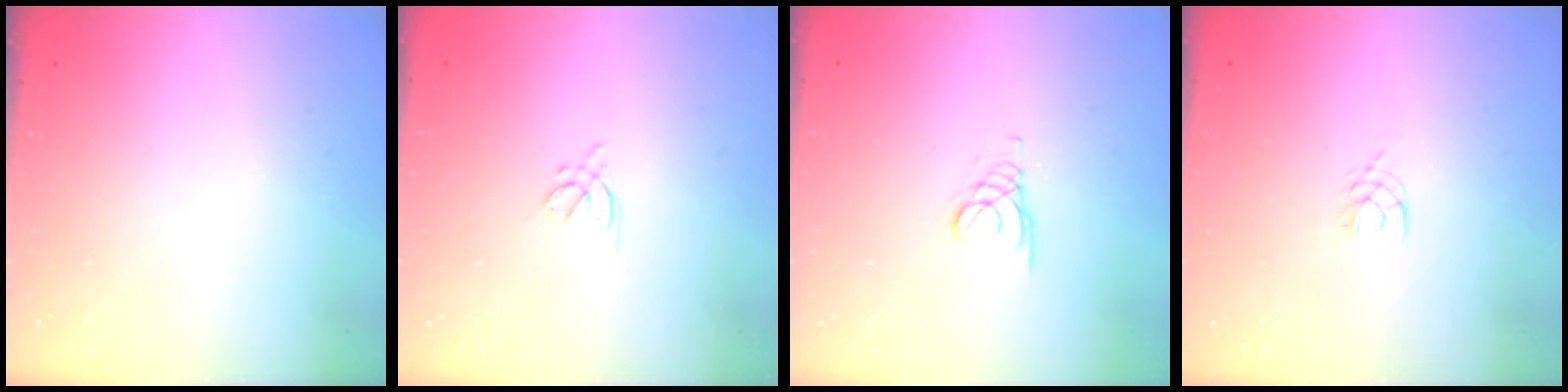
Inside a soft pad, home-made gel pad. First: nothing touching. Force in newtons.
{"total": 2.5, "press": 2.4, "slide": 0.6}
{"total": 1.6, "press": 1.5, "slide": 0.2}
{"total": 2.9, "press": 2.9, "slide": 0.4}